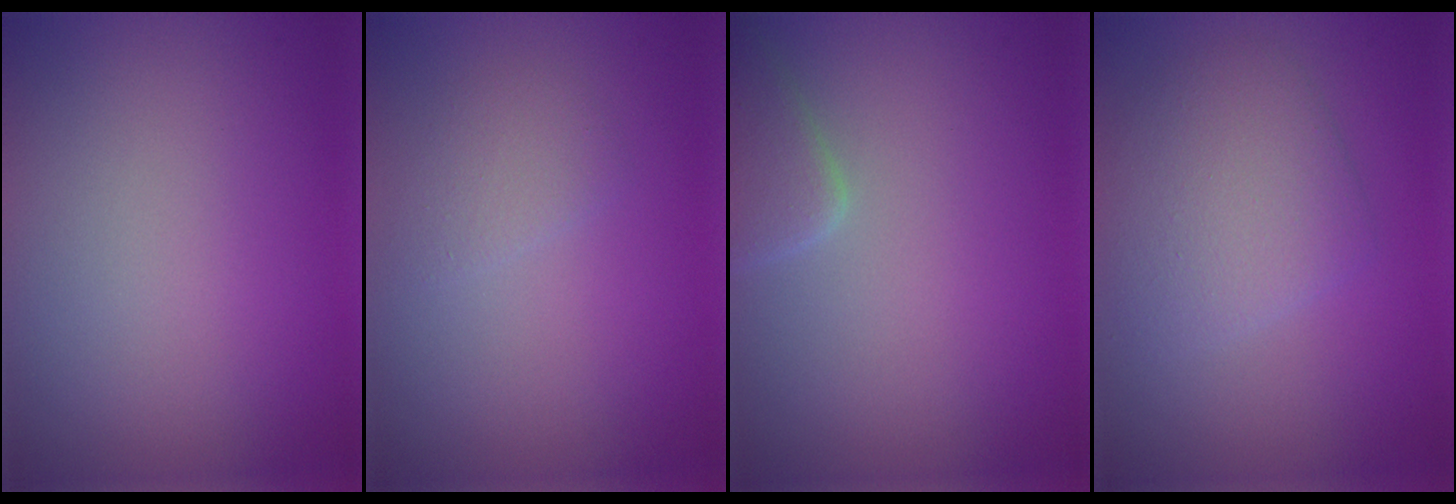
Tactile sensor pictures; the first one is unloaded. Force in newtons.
{"total": 1.5, "press": 1.5, "slide": 0.0}
{"total": 2.5, "press": 2.5, "slide": 0.3}
{"total": 4.1, "press": 4.1, "slide": 0.2}